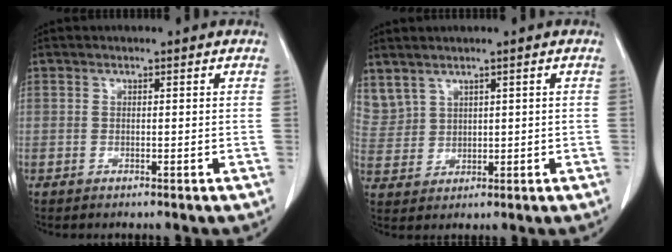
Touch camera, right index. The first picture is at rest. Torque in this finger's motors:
{"motor_torque": [-0.39, 0.51, -0.08, -0.02]}